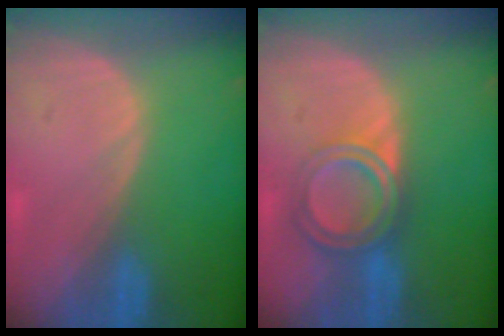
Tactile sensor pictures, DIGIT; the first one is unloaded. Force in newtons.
{"total": 6.4, "press": 5.4, "slide": 3.4}